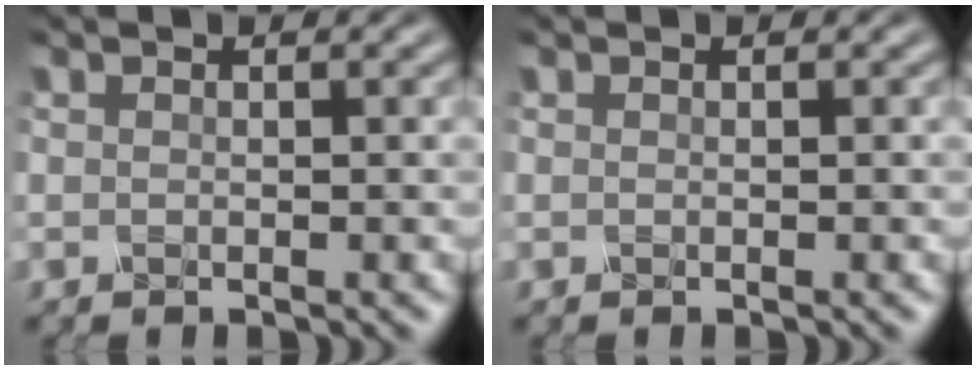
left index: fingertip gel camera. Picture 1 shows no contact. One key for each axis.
{"total": 0.0}